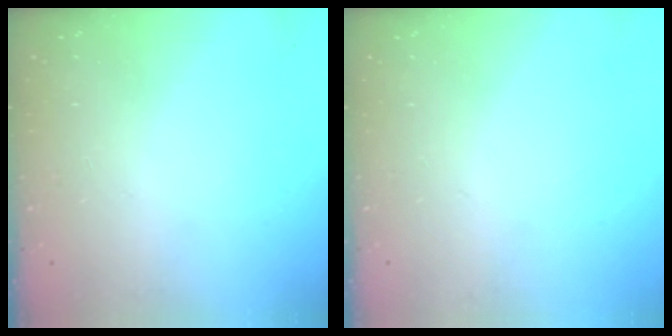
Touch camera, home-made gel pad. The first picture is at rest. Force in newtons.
{"total": 0.0}